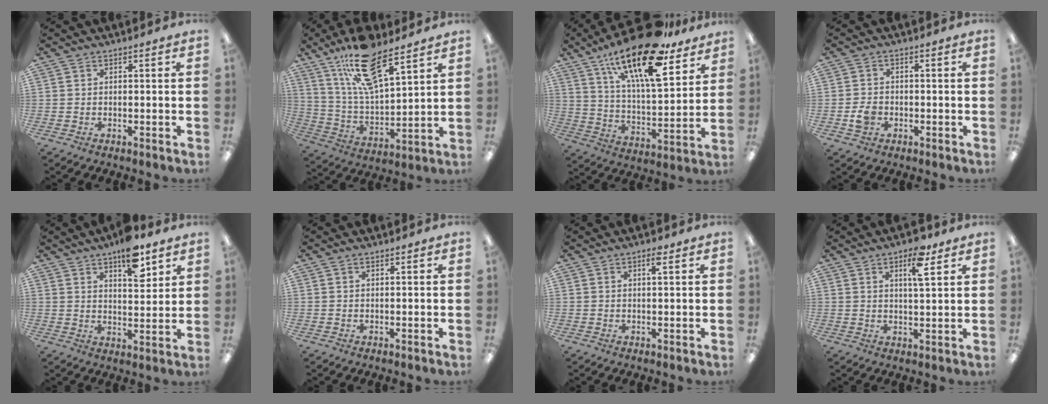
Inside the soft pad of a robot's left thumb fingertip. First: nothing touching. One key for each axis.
{"total": 18.2, "fx": 12.7, "fy": 6.4, "fz": 11.4, "tx": -0.210, "ty": -0.054, "tz": 0.218}
{"total": 23.2, "fx": 16.0, "fy": 7.7, "fz": 15.0, "tx": -0.254, "ty": -0.096, "tz": 0.269}
{"total": 3.5, "fx": -1.0, "fy": 2.7, "fz": 1.9, "tx": -0.036, "ty": 0.004, "tz": -0.019}
{"total": 10.2, "fx": 7.1, "fy": 3.9, "fz": 6.1, "tx": -0.074, "ty": -0.044, "tz": 0.117}
{"total": 0.8, "fx": 0.5, "fy": 0.2, "fz": 0.6, "tx": -0.013, "ty": 0.001, "tz": 0.009}
{"total": 2.5, "fx": 1.5, "fy": 0.5, "fz": 1.9, "tx": -0.033, "ty": 0.000, "tz": 0.024}
{"total": 7.8, "fx": 4.5, "fy": 2.4, "fz": 6.0, "tx": -0.090, "ty": -0.012, "tz": 0.069}